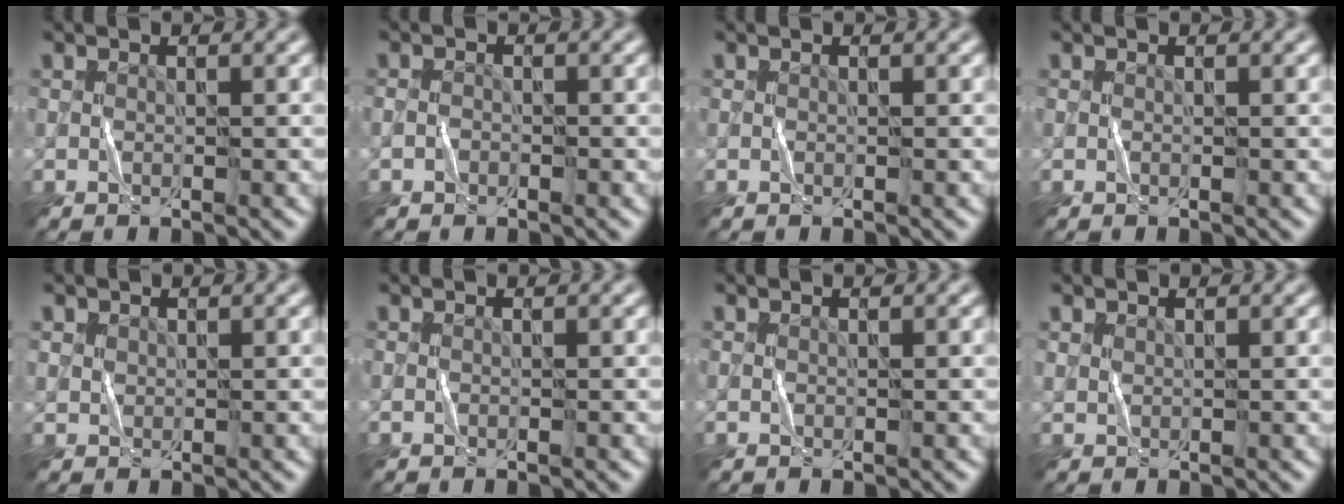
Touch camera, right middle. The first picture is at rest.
{"total": 0.7, "force": [-0.4, 0.6, 0.2], "torque": [-0.003, -0.001, -0.010]}
{"total": 0.0}
{"total": 0.0}
{"total": 1.0, "force": [0.6, 0.8, 0.1], "torque": [-0.002, -0.002, 0.015]}
{"total": 0.0}
{"total": 0.0}
{"total": 0.8, "force": [0.6, 0.5, 0.2], "torque": [-0.006, -0.001, 0.016]}